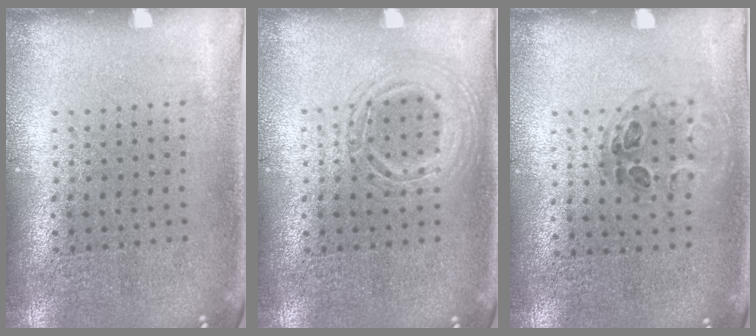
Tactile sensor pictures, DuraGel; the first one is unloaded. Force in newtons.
{"total": 1.2, "press": 1.2, "slide": 0.1}
{"total": 1.0, "press": 0.7, "slide": 0.6}